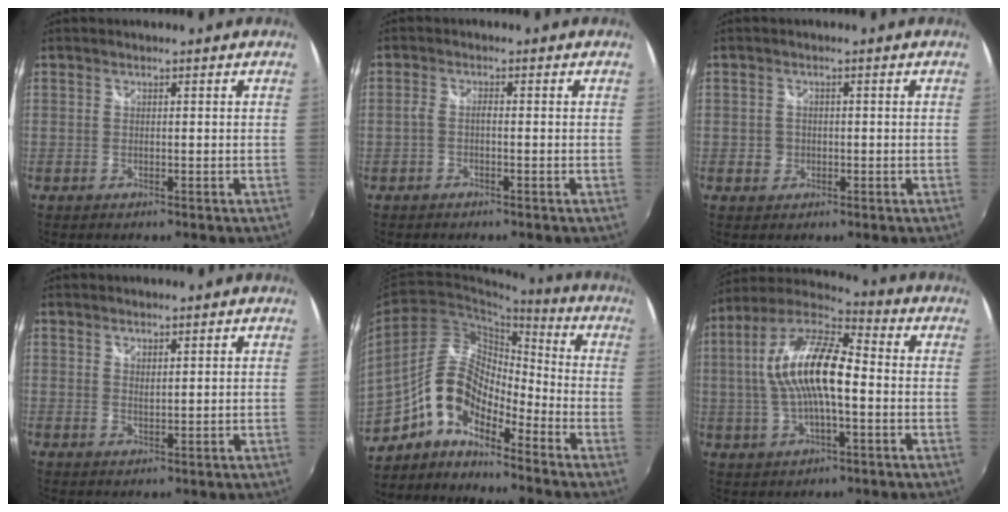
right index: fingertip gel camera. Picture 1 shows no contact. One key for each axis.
{"total": 1.6, "fx": -0.8, "fy": 0.4, "fz": 1.3, "tx": -0.030, "ty": 0.003, "tz": -0.017}
{"total": 2.4, "fx": -0.6, "fy": 2.3, "fz": 0.5, "tx": -0.009, "ty": -0.001, "tz": -0.009}
{"total": 1.6, "fx": 1.3, "fy": 0.5, "fz": 0.8, "tx": -0.012, "ty": -0.002, "tz": 0.022}
{"total": 10.4, "fx": -7.3, "fy": 4.8, "fz": 5.7, "tx": -0.112, "ty": 0.028, "tz": -0.151}
{"total": 16.0, "fx": -0.2, "fy": 5.7, "fz": 14.9, "tx": -0.284, "ty": 0.016, "tz": -0.014}